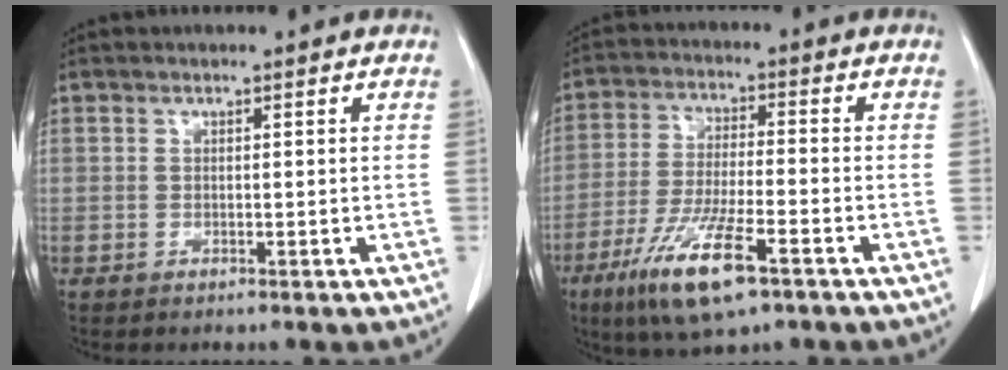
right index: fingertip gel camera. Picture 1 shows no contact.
{"total": 11.9, "force": [-6.6, 2.0, 9.7], "torque": [-0.194, -0.025, -0.114]}